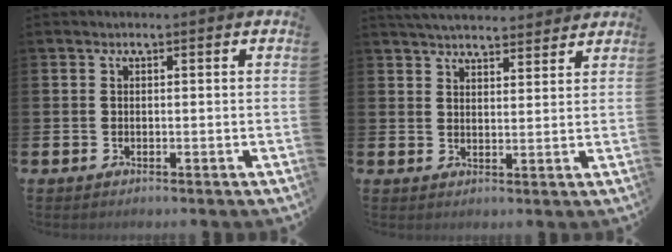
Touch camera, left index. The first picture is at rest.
{"total": 4.5, "force": [4.5, 0.7, 0.5], "torque": [-0.019, -0.019, 0.082]}